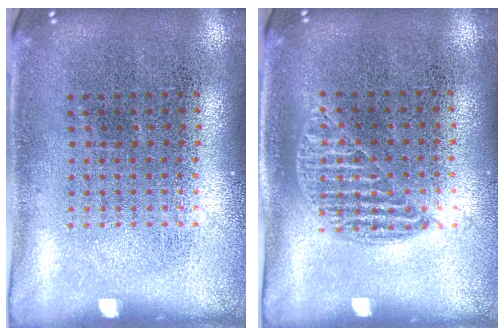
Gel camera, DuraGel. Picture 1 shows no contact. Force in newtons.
{"total": 0.8, "press": 0.8, "slide": 0.4}